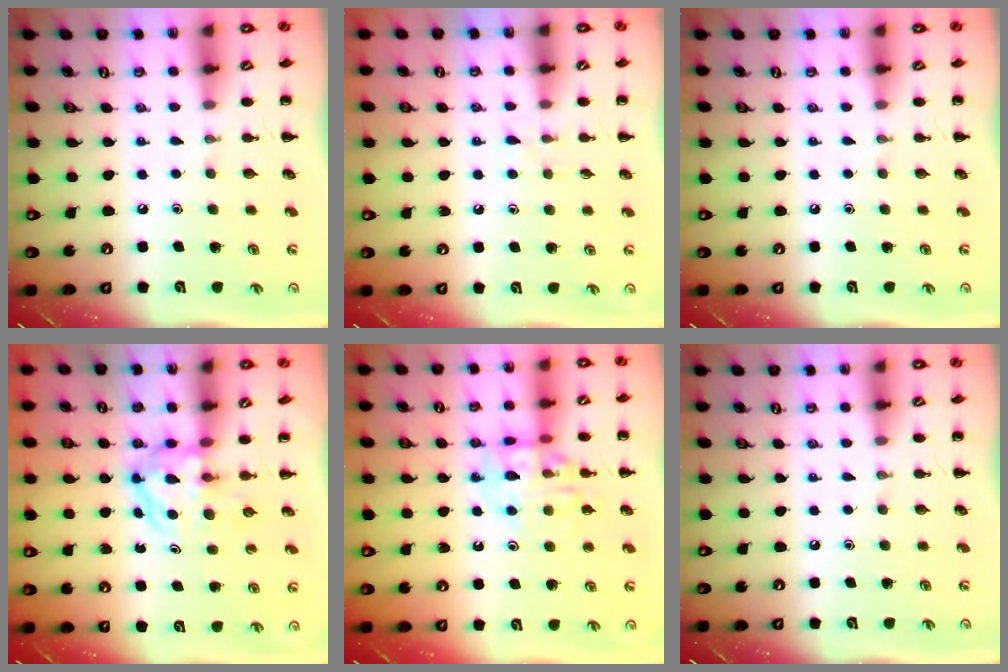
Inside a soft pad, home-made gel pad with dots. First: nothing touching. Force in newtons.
{"total": 4.5, "press": 4.1, "slide": 1.8}
{"total": 0.0}
{"total": 3.8, "press": 3.8, "slide": 0.5}
{"total": 12.3, "press": 12.2, "slide": 1.5}
{"total": 0.0}